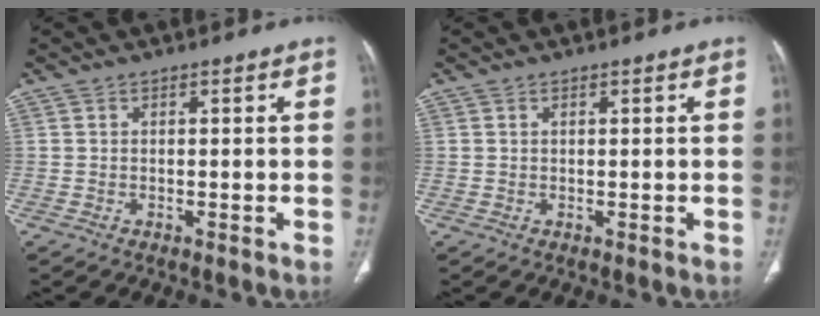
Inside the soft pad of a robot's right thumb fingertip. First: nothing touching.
{"total": 0.0}